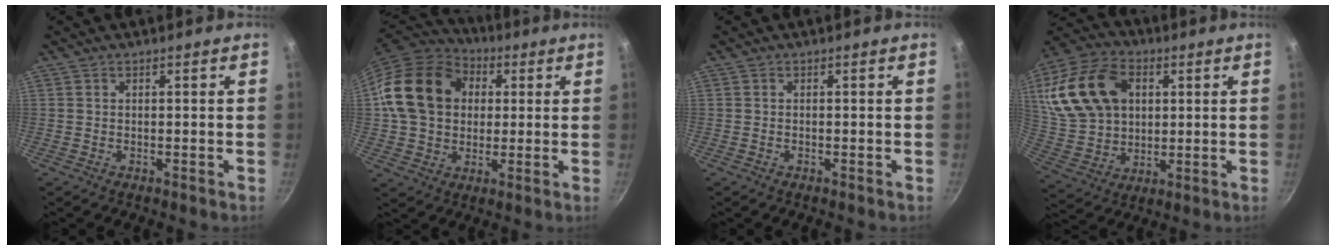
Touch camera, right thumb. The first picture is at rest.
{"total": 19.3, "force": [3.6, 15.2, 11.3], "torque": [-0.182, 0.024, 0.056]}
{"total": 0.0}
{"total": 21.4, "force": [5.6, 15.3, 13.9], "torque": [-0.263, 0.005, 0.108]}